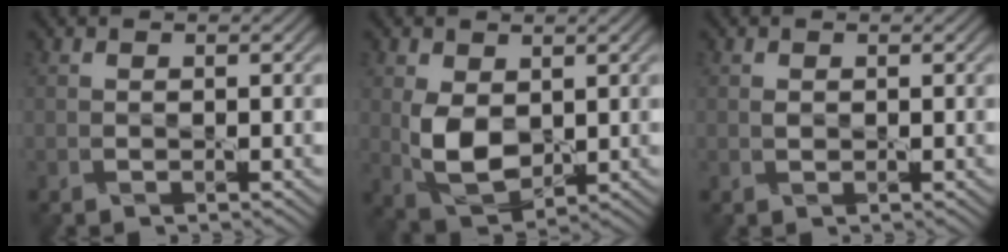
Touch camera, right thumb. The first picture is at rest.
{"total": 6.0, "force": [0.6, 3.9, 4.6], "torque": [-0.106, -0.009, 0.017]}
{"total": 0.5, "force": [0.1, 0.4, 0.3], "torque": [-0.008, -0.001, 0.001]}